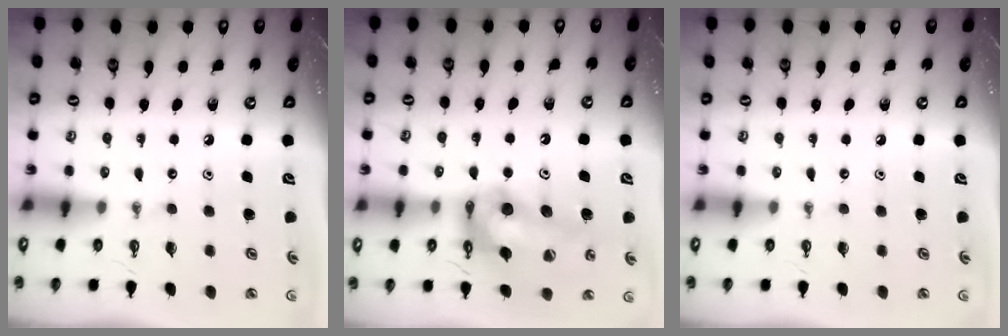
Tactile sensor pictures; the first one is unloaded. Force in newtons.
{"total": 18.5, "press": 17.8, "slide": 5.3}
{"total": 1.0, "press": 0.0, "slide": 1.0}